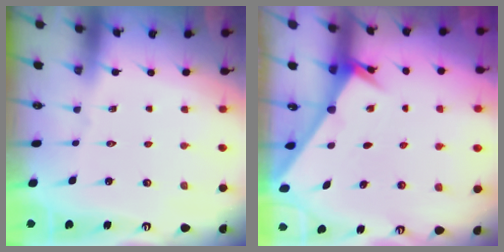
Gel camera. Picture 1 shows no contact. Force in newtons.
{"total": 2.0, "press": 2.0, "slide": 0.1}